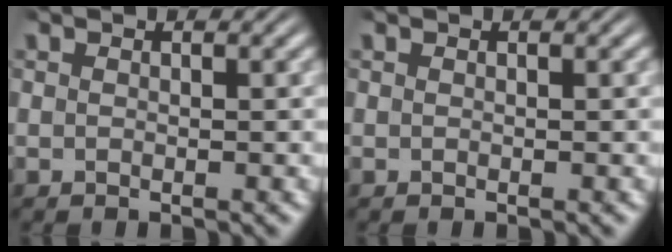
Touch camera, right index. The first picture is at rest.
{"total": 0.0}